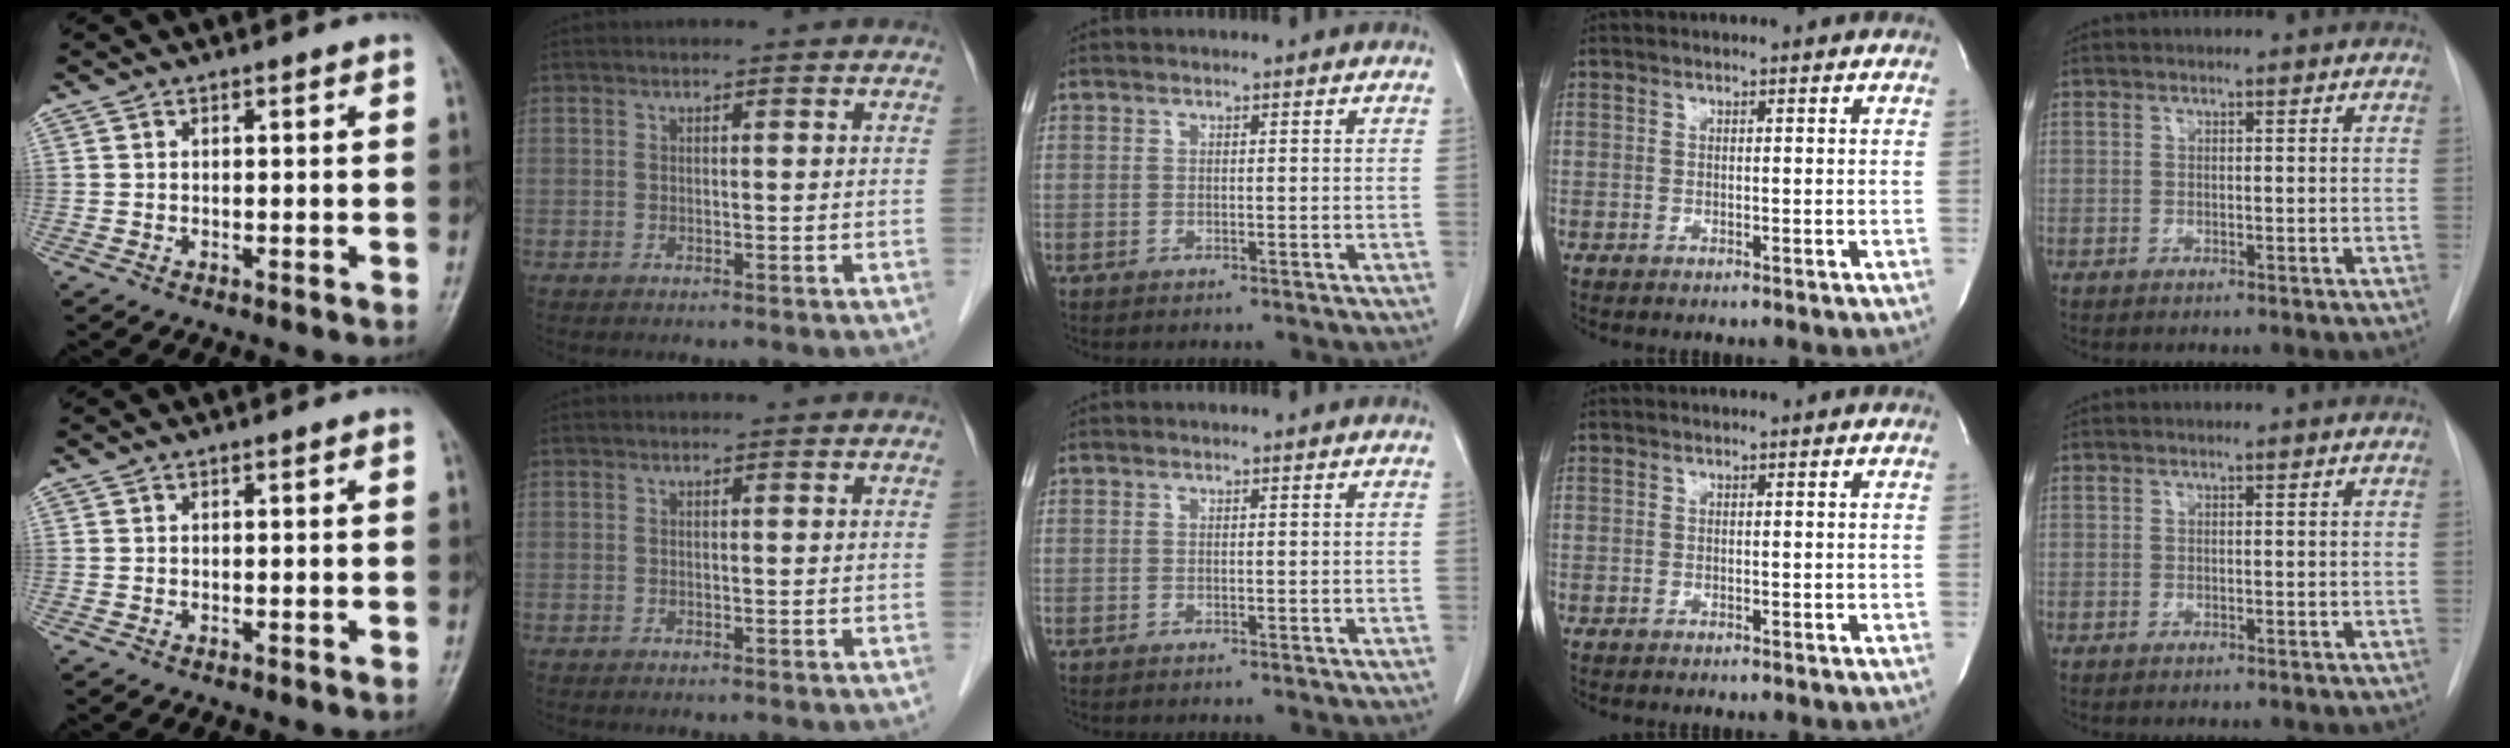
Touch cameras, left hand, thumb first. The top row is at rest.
{}